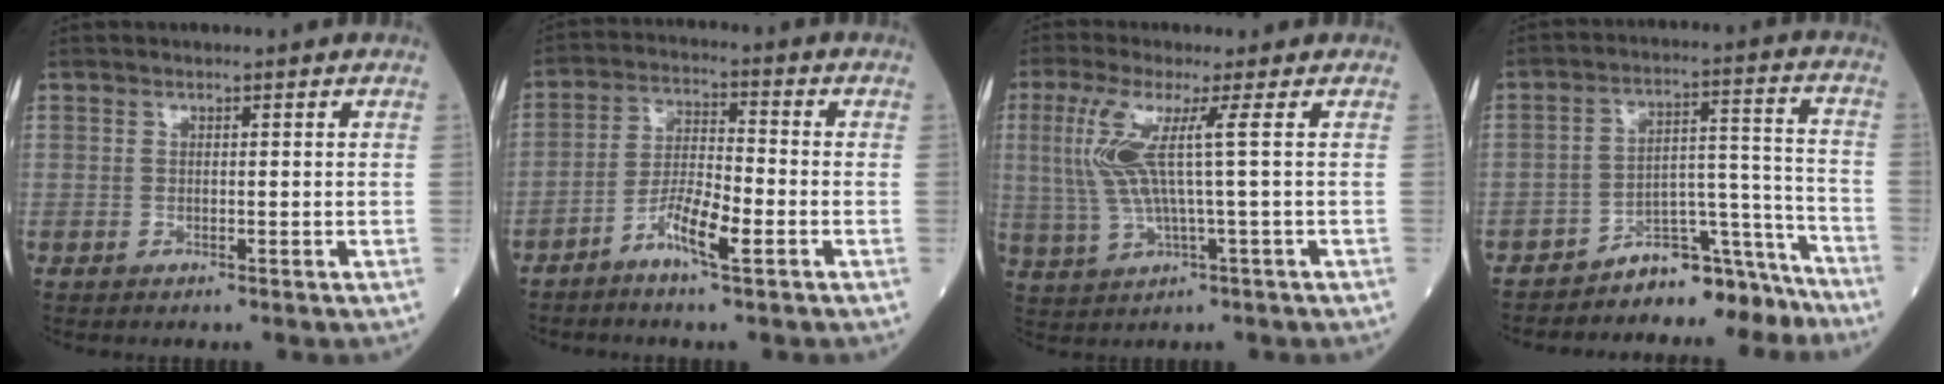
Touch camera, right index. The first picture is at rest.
{"total": 6.6, "force": [-3.7, 1.0, 5.4], "torque": [-0.106, 0.003, -0.071]}
{"total": 7.4, "force": [1.5, -0.6, 7.3], "torque": [-0.170, 0.006, 0.035]}
{"total": 10.1, "force": [-9.7, 2.5, 1.2], "torque": [0.012, 0.077, -0.157]}